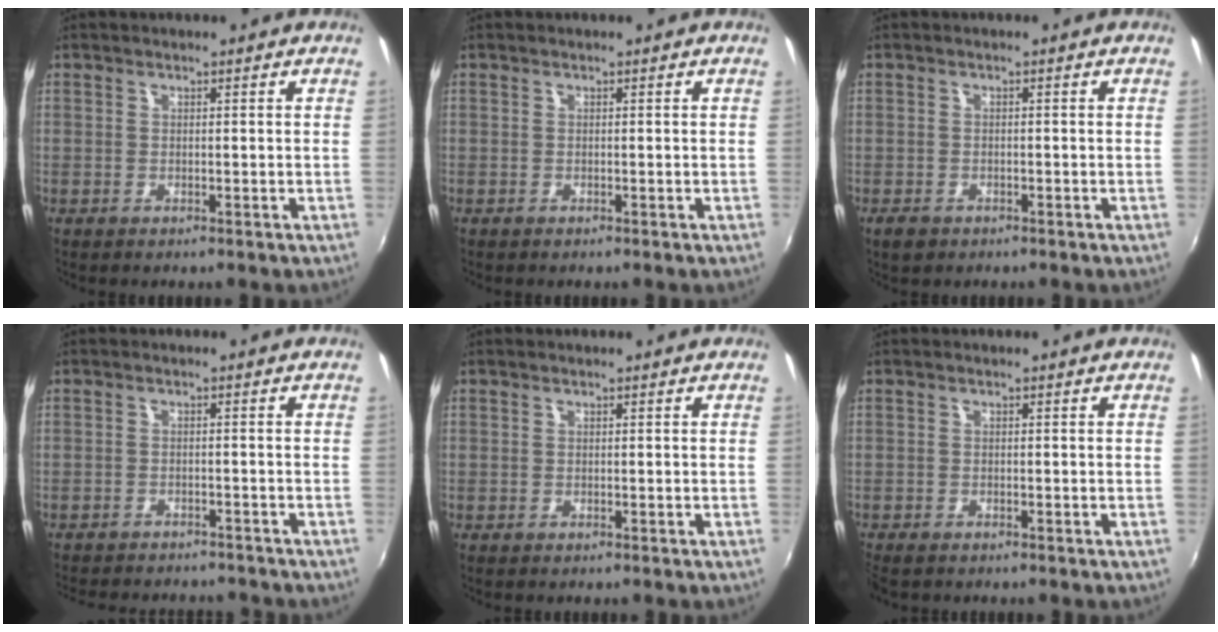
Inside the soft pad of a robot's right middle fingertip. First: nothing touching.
{"total": 0.0}
{"total": 2.3, "force": [-1.5, 1.3, 1.1], "torque": [-0.026, -0.003, -0.025]}
{"total": 11.2, "force": [-10.0, 3.0, 3.9], "torque": [-0.091, -0.015, -0.139]}
{"total": 0.0}
{"total": 2.3, "force": [-2.0, 0.8, 1.0], "torque": [-0.024, -0.013, -0.036]}